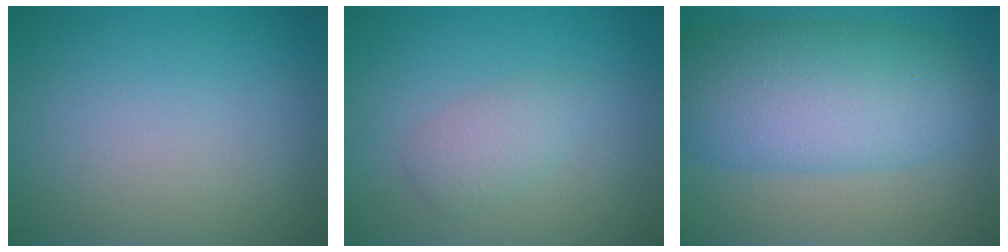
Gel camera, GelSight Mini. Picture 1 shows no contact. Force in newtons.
{"total": 2.0, "press": 2.0, "slide": 0.0}
{"total": 9.5, "press": 9.5, "slide": 0.5}